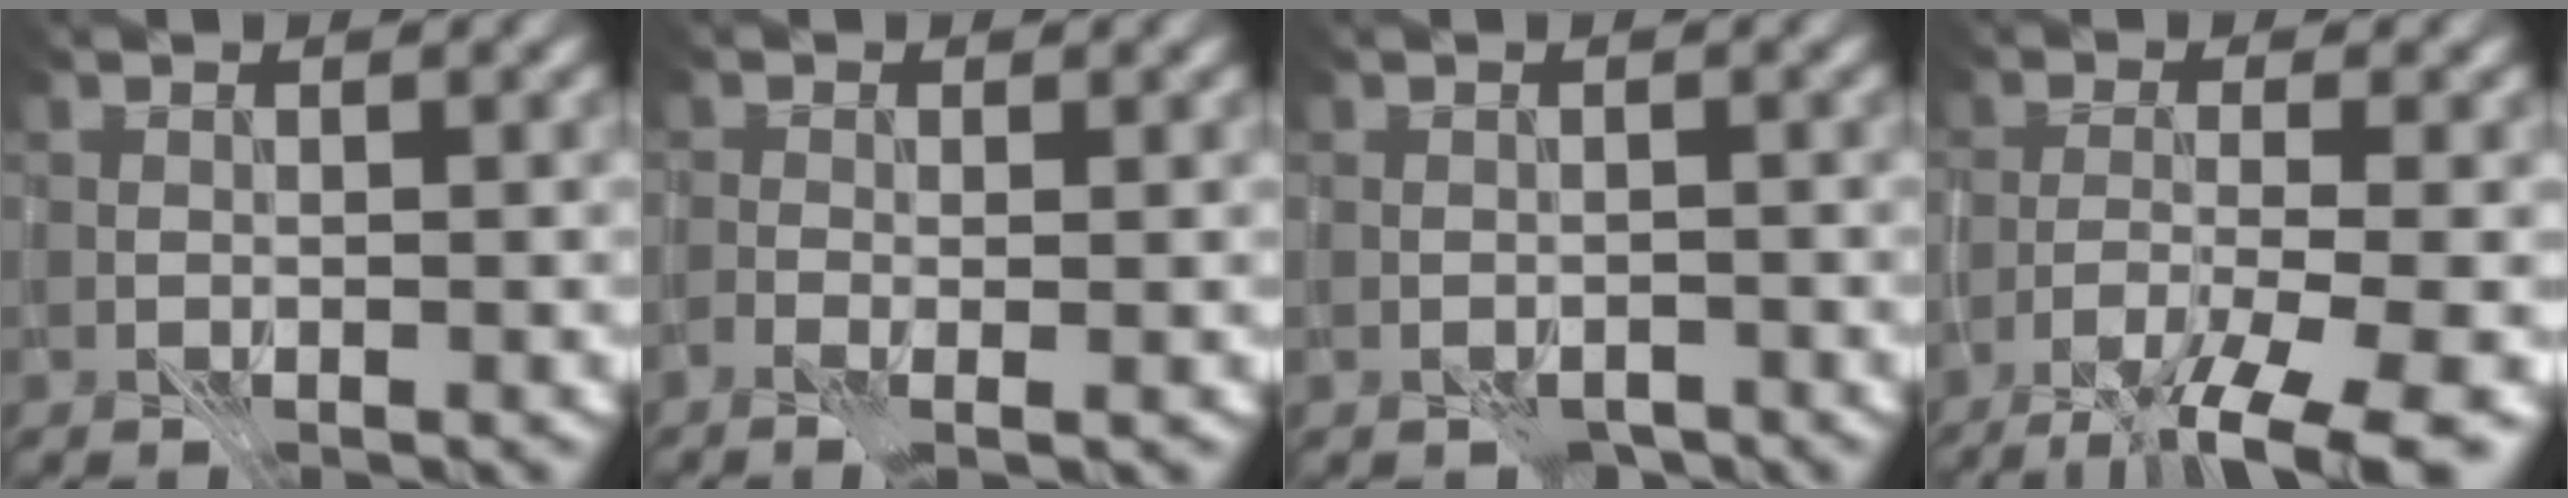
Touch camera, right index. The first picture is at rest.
{"total": 2.2, "force": [-0.7, 0.9, 1.9], "torque": [-0.018, 0.007, -0.015]}
{"total": 1.4, "force": [-1.1, 0.8, 0.5], "torque": [-0.006, 0.002, -0.017]}
{"total": 8.6, "force": [-5.8, 1.8, 6.1], "torque": [-0.101, -0.002, -0.097]}